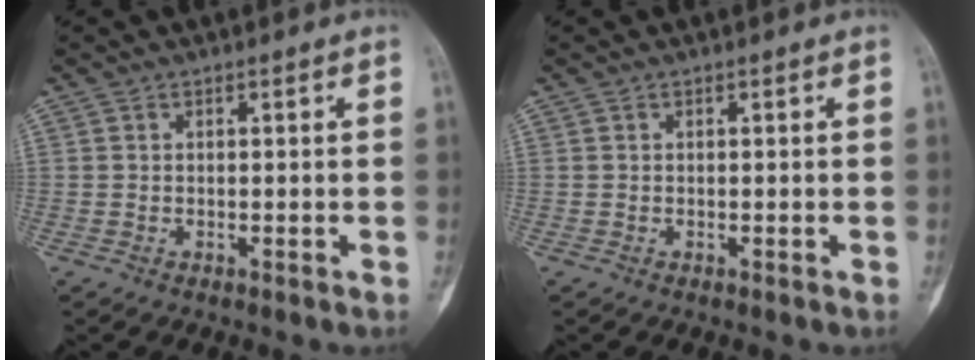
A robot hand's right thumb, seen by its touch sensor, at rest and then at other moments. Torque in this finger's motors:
{"motor_torque": [2.16, 2.18, 0.00, 0.00, 0.02]}